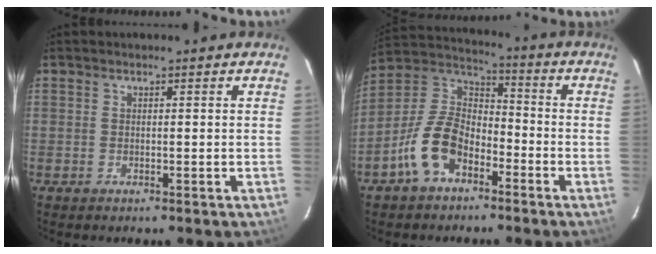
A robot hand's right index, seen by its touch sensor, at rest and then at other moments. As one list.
[{"total": 12.1, "force": [-6.5, 7.3, 7.1], "torque": [-0.149, 0.026, -0.124]}]